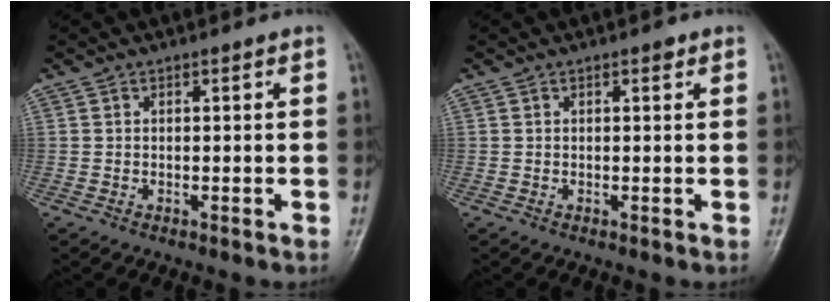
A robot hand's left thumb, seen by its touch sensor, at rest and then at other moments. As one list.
[{"total": 0.7, "force": [0.5, 0.4, 0.4], "torque": [-0.002, 0.000, 0.003]}]